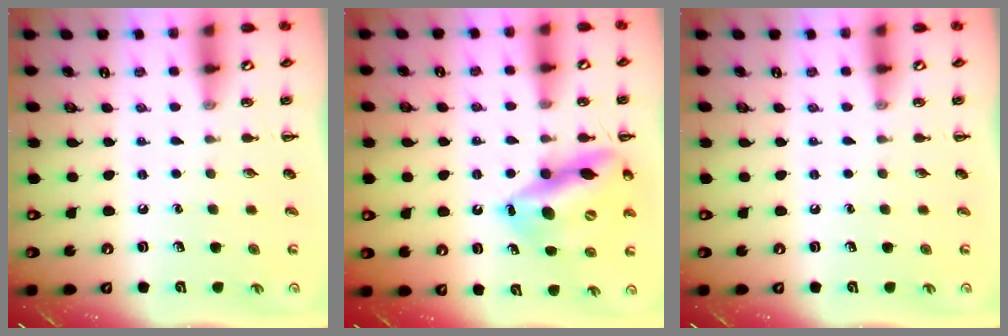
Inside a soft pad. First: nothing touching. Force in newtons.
{"total": 17.5, "press": 17.1, "slide": 4.0}
{"total": 0.0}